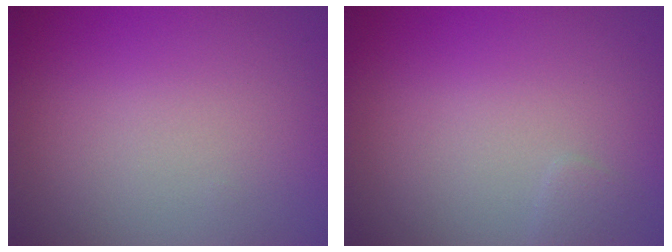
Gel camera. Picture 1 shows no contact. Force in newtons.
{"total": 0.7, "press": 0.7, "slide": 0.0}